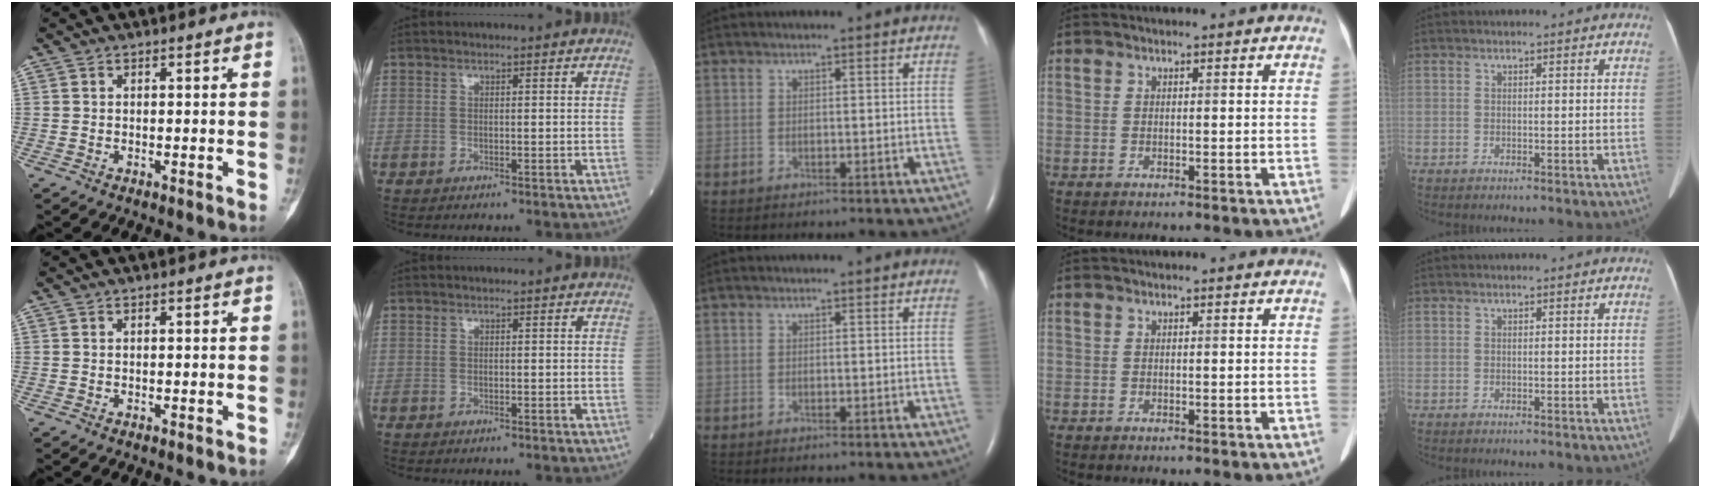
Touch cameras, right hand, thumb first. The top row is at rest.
{}